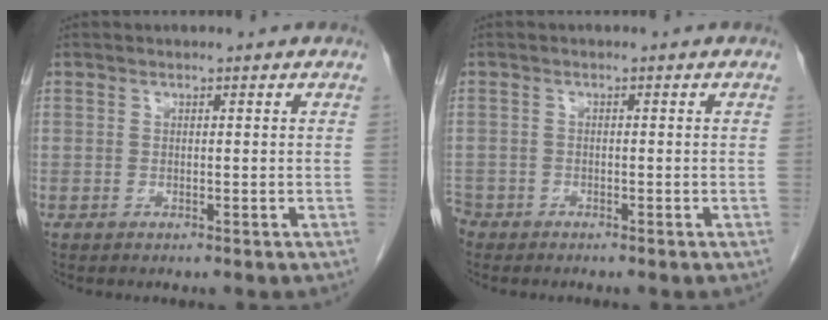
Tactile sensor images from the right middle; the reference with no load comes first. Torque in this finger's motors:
{"motor_torque": [0.54, -0.54, 0.06, 0.03]}